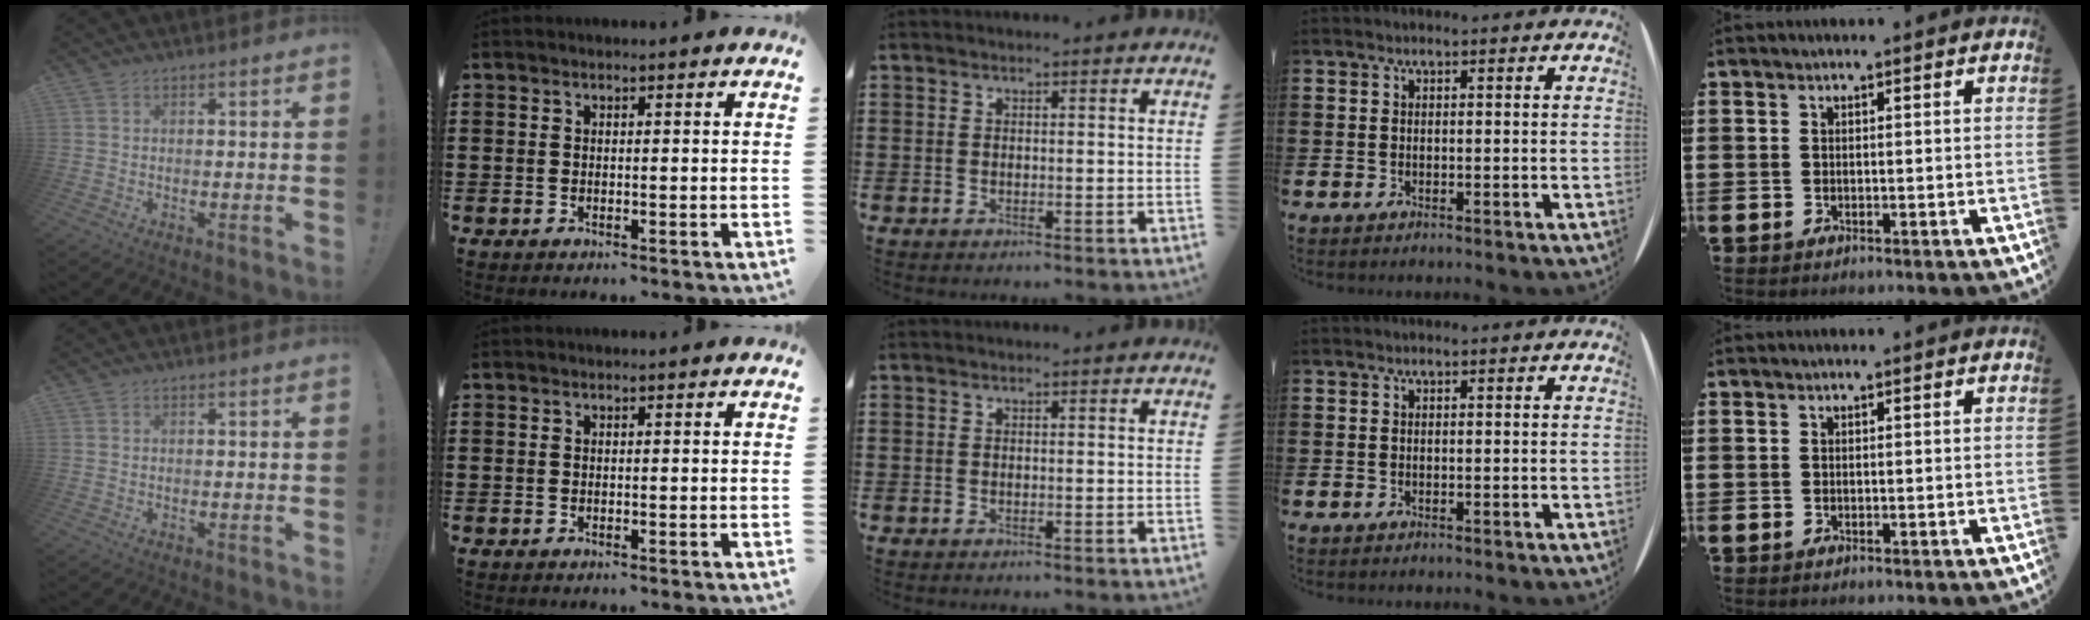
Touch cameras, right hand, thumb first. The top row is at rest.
{}